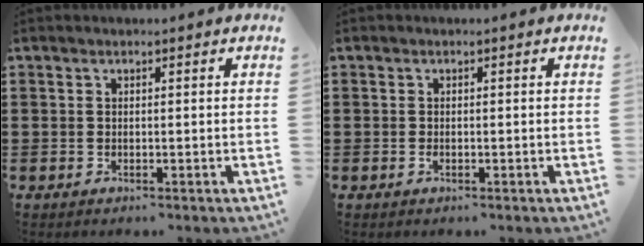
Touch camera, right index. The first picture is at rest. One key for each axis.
{"total": 0.5, "fx": -0.3, "fy": 0.2, "fz": 0.4, "tx": -0.009, "ty": -0.005, "tz": -0.004}